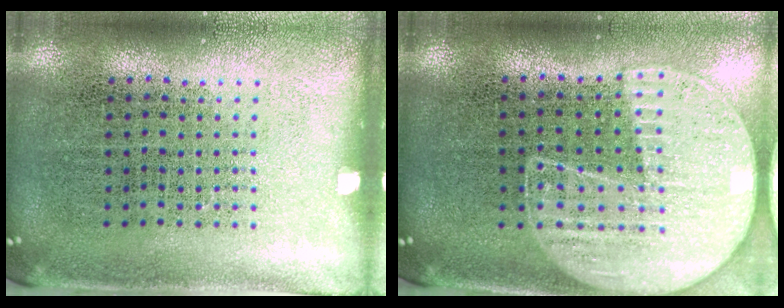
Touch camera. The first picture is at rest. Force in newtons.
{"total": 1.5, "press": 1.4, "slide": 0.4}